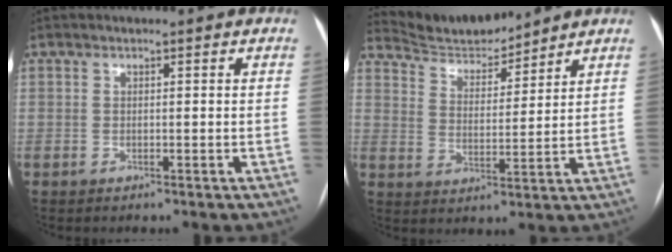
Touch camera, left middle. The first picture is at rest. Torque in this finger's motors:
{"motor_torque": [0.03, -0.26, -0.18, -0.03]}